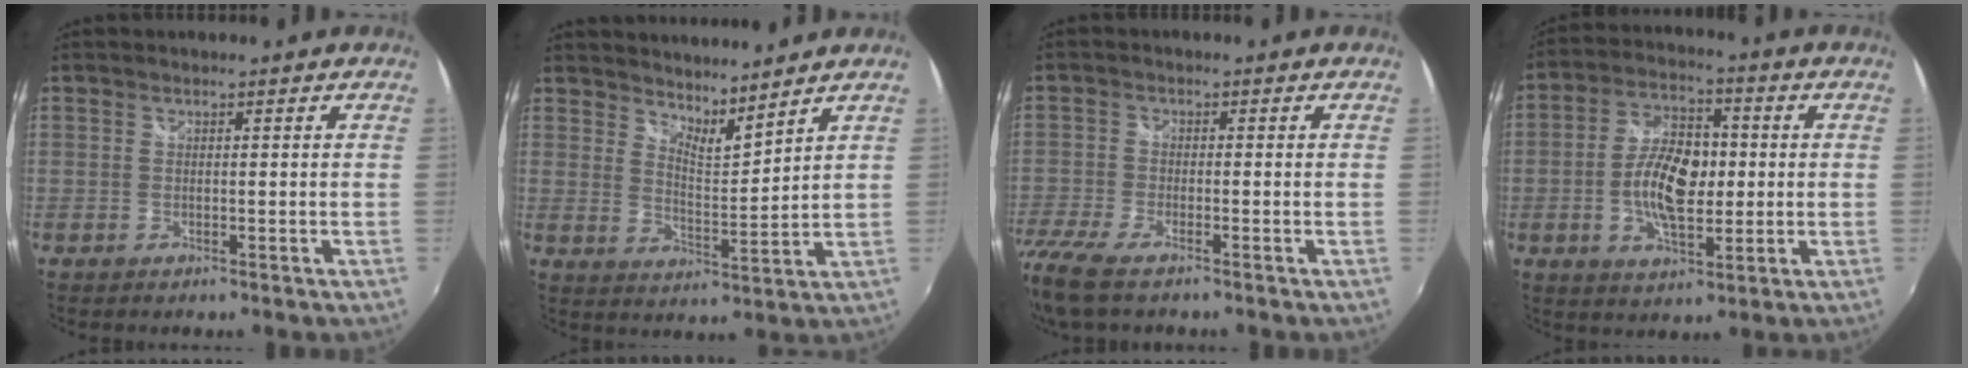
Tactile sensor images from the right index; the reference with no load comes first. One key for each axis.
{"total": 6.1, "fx": 5.7, "fy": 0.9, "fz": 2.0, "tx": -0.029, "ty": -0.014, "tz": 0.093}
{"total": 11.4, "fx": -8.6, "fy": 3.1, "fz": 6.7, "tx": -0.166, "ty": -0.053, "tz": -0.162}
{"total": 11.7, "fx": -0.9, "fy": 6.0, "fz": 10.0, "tx": -0.192, "ty": 0.007, "tz": -0.017}